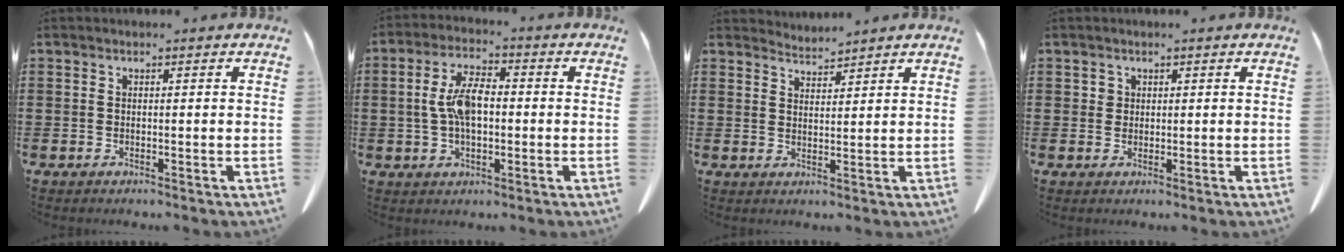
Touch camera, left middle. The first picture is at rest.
{"total": 7.4, "force": [0.0, 3.3, 6.6], "torque": [-0.143, 0.006, -0.007]}
{"total": 2.6, "force": [2.5, -0.1, -0.5], "torque": [0.001, -0.009, 0.048]}
{"total": 1.2, "force": [0.7, 1.0, 0.3], "torque": [0.000, -0.002, 0.013]}